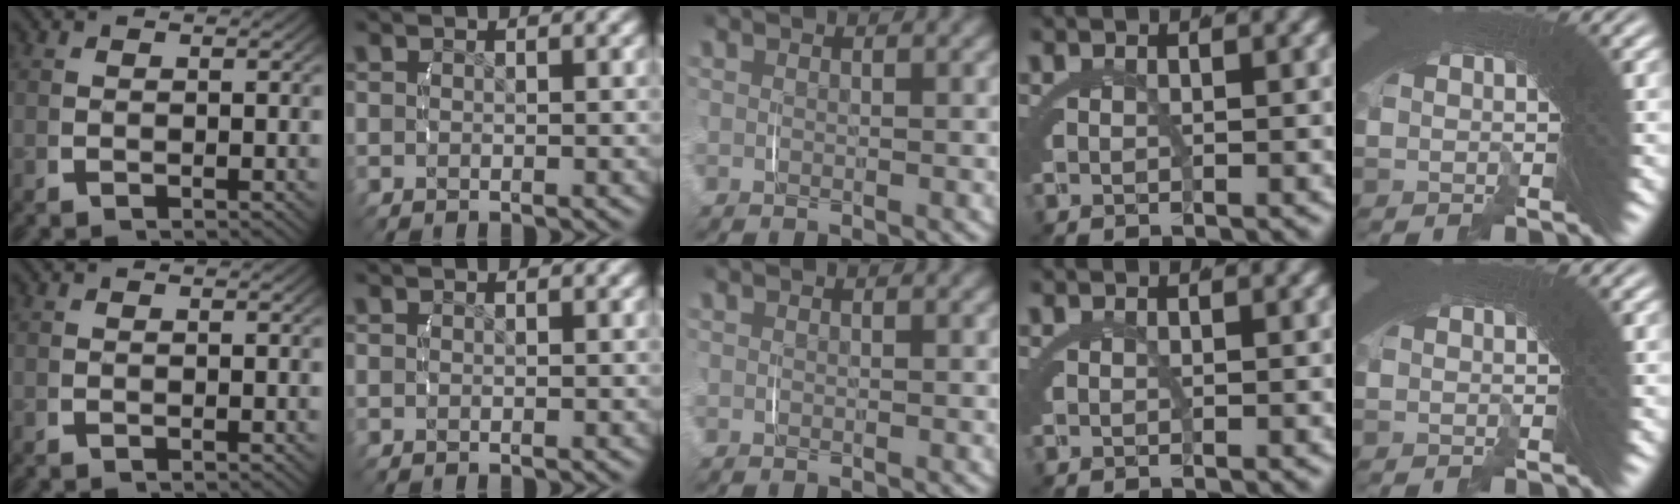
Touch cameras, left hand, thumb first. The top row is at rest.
{}